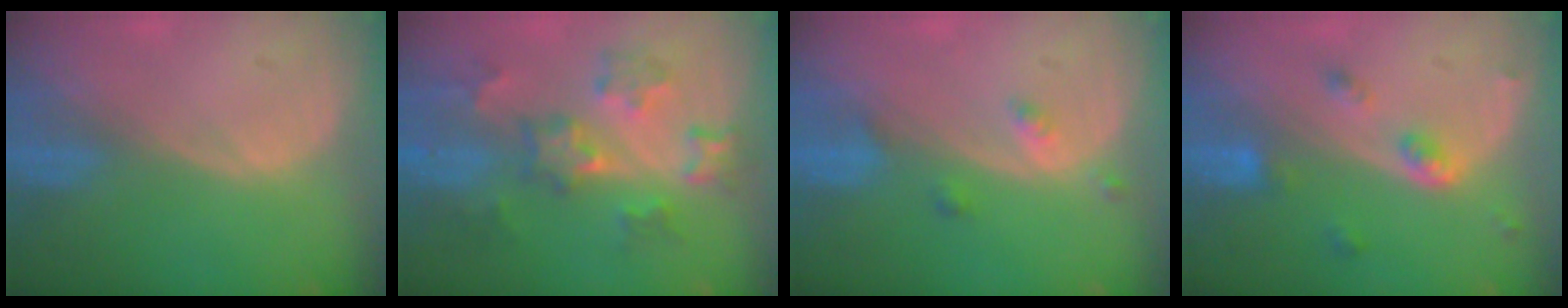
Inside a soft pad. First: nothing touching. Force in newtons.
{"total": 7.7, "press": 7.6, "slide": 1.2}
{"total": 2.1, "press": 2.1, "slide": 0.2}
{"total": 4.3, "press": 3.9, "slide": 1.7}